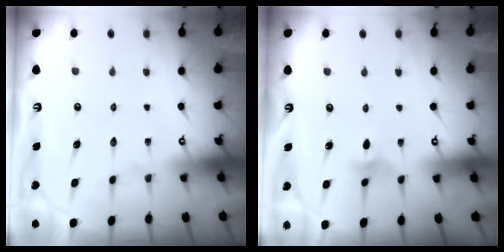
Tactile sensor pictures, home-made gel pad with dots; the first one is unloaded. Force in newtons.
{"total": 4.9, "press": 4.8, "slide": 1.1}